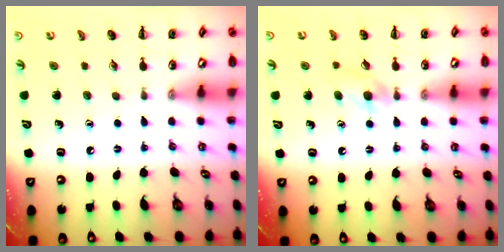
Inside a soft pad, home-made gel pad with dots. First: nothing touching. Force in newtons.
{"total": 4.6, "press": 4.3, "slide": 1.6}